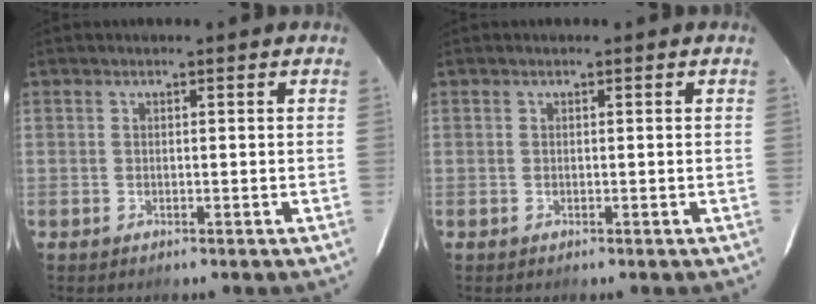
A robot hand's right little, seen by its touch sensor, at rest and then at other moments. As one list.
[{"total": 0.0}]